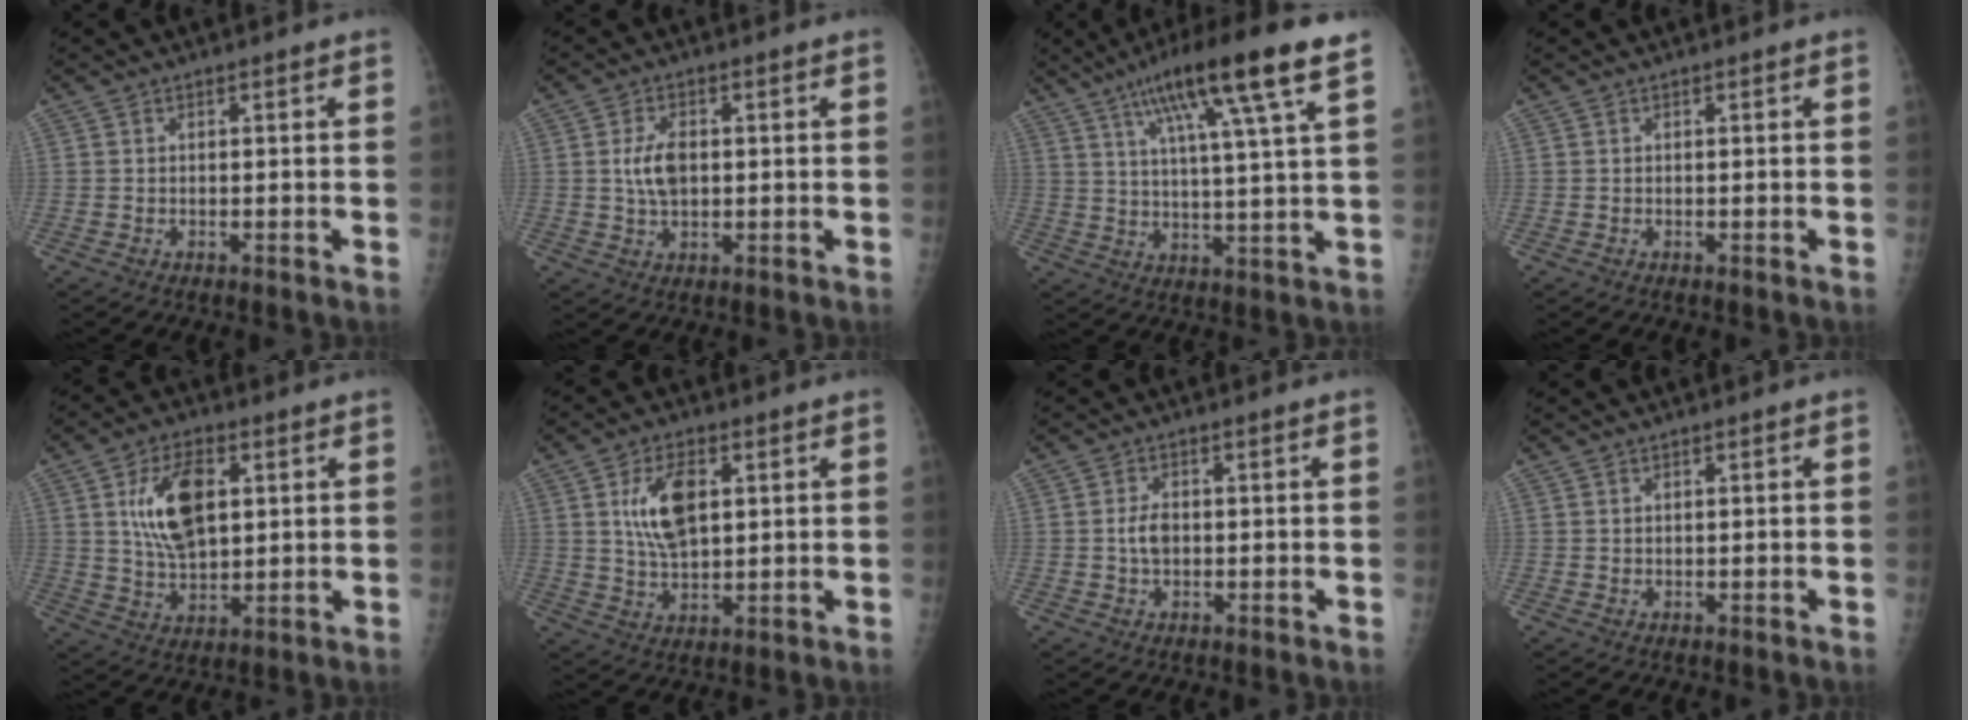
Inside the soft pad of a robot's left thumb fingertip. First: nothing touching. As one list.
[{"total": 5.5, "force": [0.6, 3.2, 4.5], "torque": [-0.082, 0.000, 0.013]}, {"total": 16.2, "force": [8.7, 1.0, 13.7], "torque": [-0.226, -0.016, 0.136]}, {"total": 0.0}, {"total": 12.7, "force": [3.5, 7.0, 10.0], "torque": [-0.161, -0.011, 0.068]}, {"total": 10.0, "force": [2.8, 5.3, 8.0], "torque": [-0.135, -0.009, 0.055]}, {"total": 3.2, "force": [0.0, 2.0, 2.5], "torque": [-0.045, 0.003, 0.001]}, {"total": 0.8, "force": [0.5, 0.4, 0.5], "torque": [-0.004, -0.003, 0.009]}]